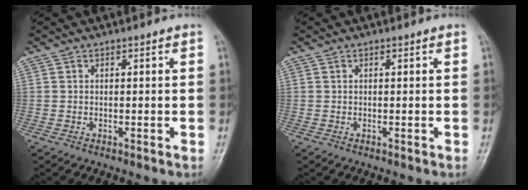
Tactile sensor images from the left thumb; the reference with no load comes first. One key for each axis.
{"total": 0.0}